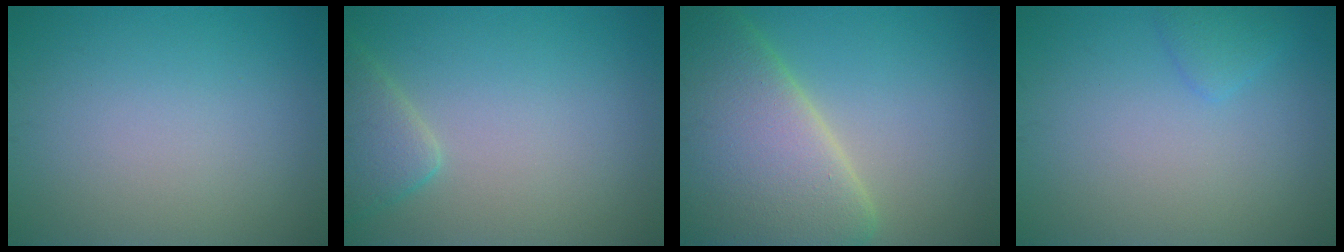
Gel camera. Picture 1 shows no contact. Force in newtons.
{"total": 2.9, "press": 2.9, "slide": 0.2}
{"total": 12.5, "press": 12.5, "slide": 0.8}
{"total": 1.3, "press": 1.3, "slide": 0.0}